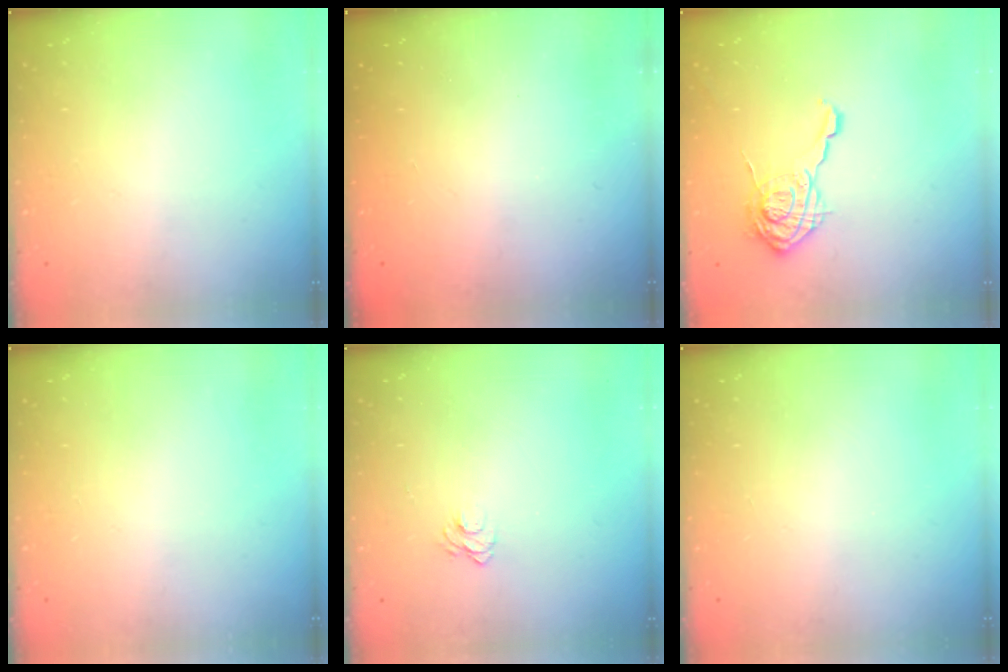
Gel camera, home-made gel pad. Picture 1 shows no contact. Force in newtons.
{"total": 2.4, "press": 2.3, "slide": 0.8}
{"total": 14.5, "press": 14.5, "slide": 0.4}
{"total": 0.0}
{"total": 5.2, "press": 5.1, "slide": 0.5}
{"total": 0.0}